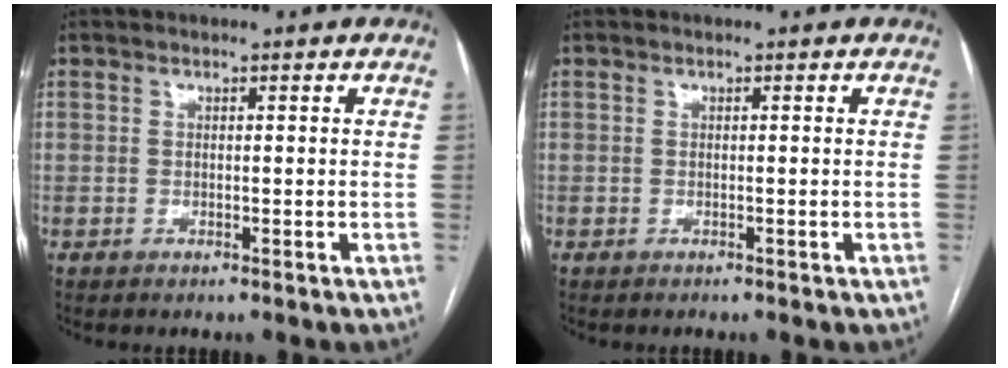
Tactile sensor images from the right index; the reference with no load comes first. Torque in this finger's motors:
{"motor_torque": [0.06, 0.02, -0.04, 0.01]}